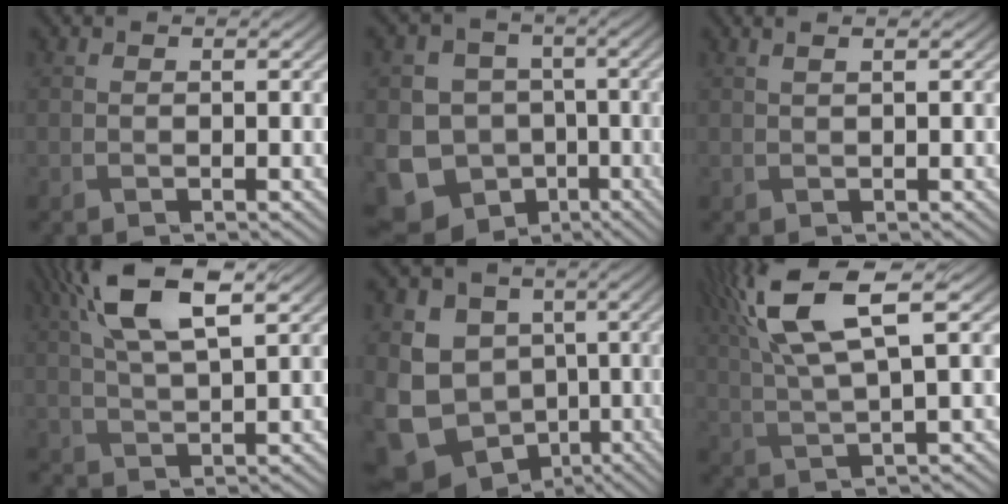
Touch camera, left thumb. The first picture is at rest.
{"total": 11.4, "force": [-3.4, 10.1, 4.0], "torque": [-0.099, -0.027, -0.082]}
{"total": 1.3, "force": [0.8, 0.3, 1.0], "torque": [-0.013, 0.002, 0.005]}
{"total": 9.7, "force": [4.5, 3.1, 7.9], "torque": [-0.171, 0.017, 0.081]}
{"total": 12.1, "force": [-1.7, 10.7, 5.3], "torque": [-0.144, -0.027, -0.041]}
{"total": 12.5, "force": [5.4, 3.4, 10.7], "torque": [-0.245, 0.021, 0.104]}